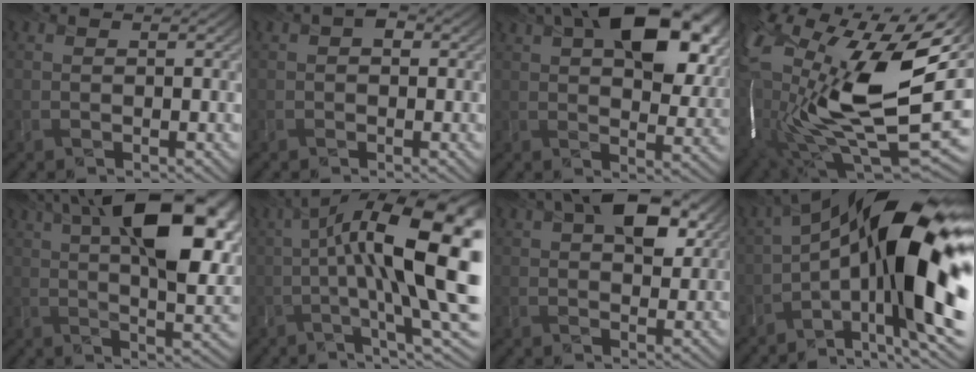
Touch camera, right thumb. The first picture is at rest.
{"total": 1.3, "force": [0.0, 1.0, 0.8], "torque": [-0.004, -0.002, -0.001]}
{"total": 16.9, "force": [7.3, 8.5, 12.7], "torque": [-0.178, 0.023, 0.093]}
{"total": 20.5, "force": [2.7, 11.5, 16.7], "torque": [-0.367, -0.077, 0.076]}
{"total": 18.9, "force": [6.6, 7.3, 16.1], "torque": [-0.228, 0.031, 0.094]}
{"total": 18.5, "force": [0.7, 5.7, 17.6], "torque": [-0.269, 0.019, 0.019]}
{"total": 9.0, "force": [3.8, 4.5, 6.8], "torque": [-0.106, 0.015, 0.060]}
{"total": 18.1, "force": [-2.0, 6.7, 16.7], "torque": [-0.248, 0.019, -0.046]}